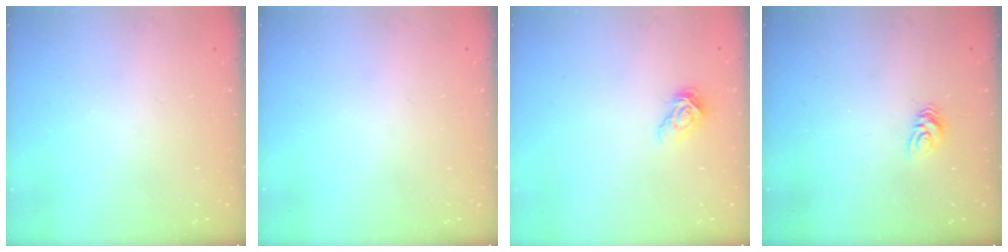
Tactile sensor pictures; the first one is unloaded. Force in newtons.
{"total": 0.0}
{"total": 8.0, "press": 7.9, "slide": 1.2}
{"total": 5.2, "press": 5.2, "slide": 0.3}